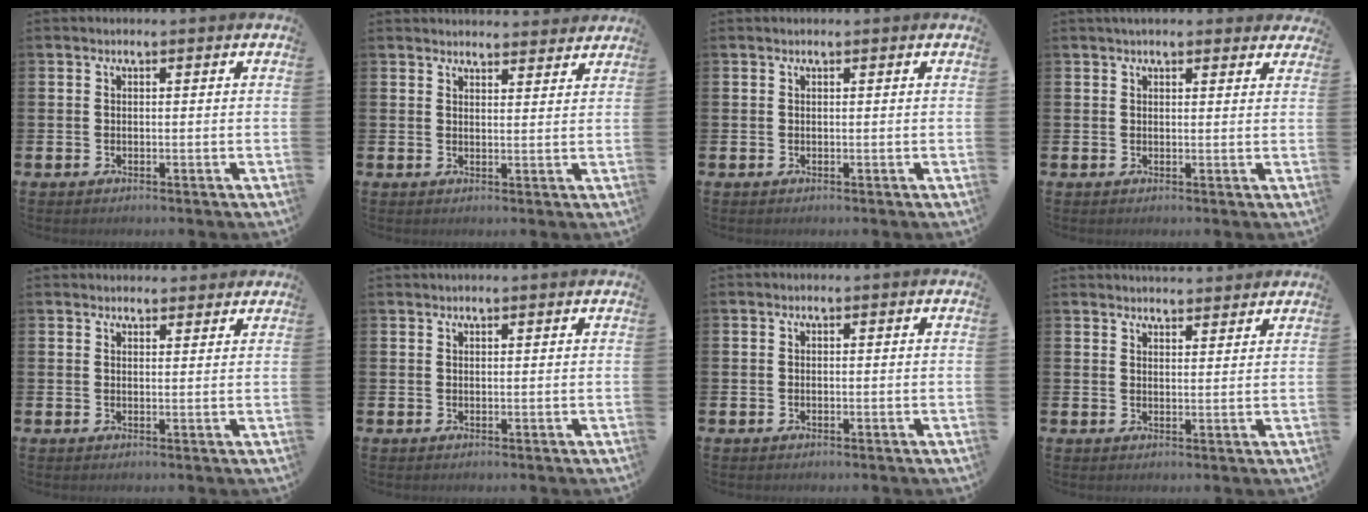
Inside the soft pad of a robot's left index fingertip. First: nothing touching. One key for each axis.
{"total": 3.1, "fx": 3.1, "fy": 0.4, "fz": -0.2, "tx": 0.008, "ty": -0.023, "tz": 0.055}
{"total": 0.0}
{"total": 2.3, "fx": 2.2, "fy": 0.6, "fz": 0.5, "tx": -0.009, "ty": -0.003, "tz": 0.039}
{"total": 2.1, "fx": 2.0, "fy": 0.5, "fz": -0.1, "tx": 0.010, "ty": -0.011, "tz": 0.035}
{"total": 0.8, "fx": 0.7, "fy": -0.1, "fz": 0.2, "tx": 0.008, "ty": -0.004, "tz": 0.011}
{"total": 0.0}
{"total": 3.3, "fx": 3.3, "fy": 0.4, "fz": -0.2, "tx": 0.008, "ty": -0.022, "tz": 0.058}